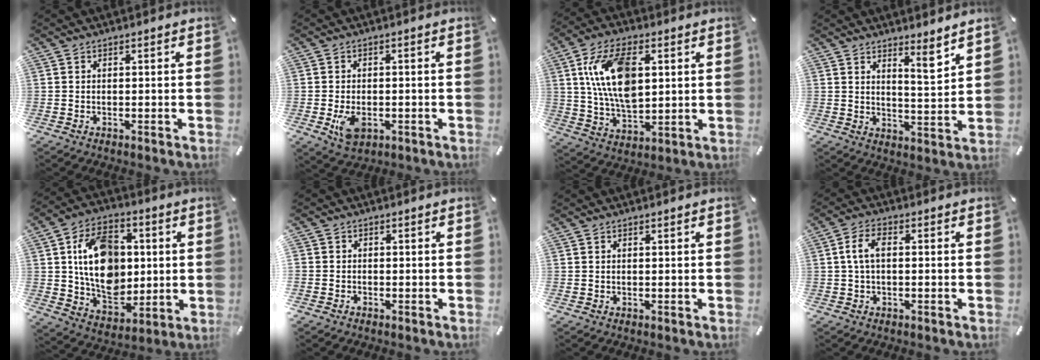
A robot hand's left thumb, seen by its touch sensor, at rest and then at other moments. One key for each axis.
{"total": 5.4, "fx": -1.4, "fy": 3.6, "fz": 3.8, "tx": -0.082, "ty": -0.004, "tz": -0.028}
{"total": 14.8, "fx": 4.1, "fy": 8.4, "fz": 11.5, "tx": -0.245, "ty": -0.003, "tz": 0.068}
{"total": 6.0, "fx": 4.9, "fy": 0.7, "fz": 3.3, "tx": -0.039, "ty": -0.047, "tz": 0.077}
{"total": 16.7, "fx": 1.9, "fy": 12.8, "fz": 10.5, "tx": -0.176, "ty": 0.010, "tz": 0.042}
{"total": 3.1, "fx": -0.4, "fy": 3.0, "fz": -0.3, "tx": 0.012, "ty": 0.007, "tz": -0.009}
{"total": 0.0}
{"total": 5.1, "fx": 0.3, "fy": 2.5, "fz": 4.4, "tx": -0.097, "ty": 0.007, "tz": 0.001}